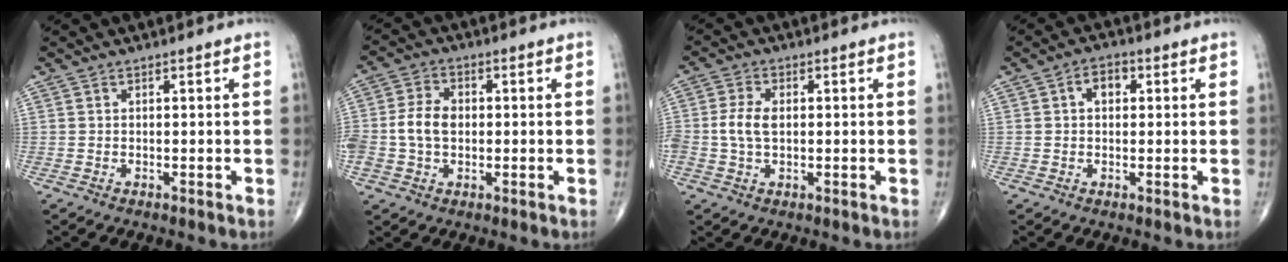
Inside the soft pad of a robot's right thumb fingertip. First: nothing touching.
{"total": 6.8, "force": [-0.4, 4.9, 4.8], "torque": [-0.095, 0.016, -0.009]}
{"total": 4.9, "force": [-0.1, 3.0, 3.9], "torque": [-0.089, 0.007, -0.003]}
{"total": 3.7, "force": [0.8, 2.6, 2.5], "torque": [-0.032, 0.011, 0.007]}